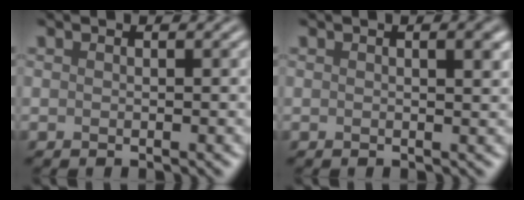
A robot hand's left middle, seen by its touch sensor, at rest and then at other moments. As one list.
[{"total": 3.1, "force": [1.3, 1.3, 2.5], "torque": [-0.004, 0.011, 0.001]}]